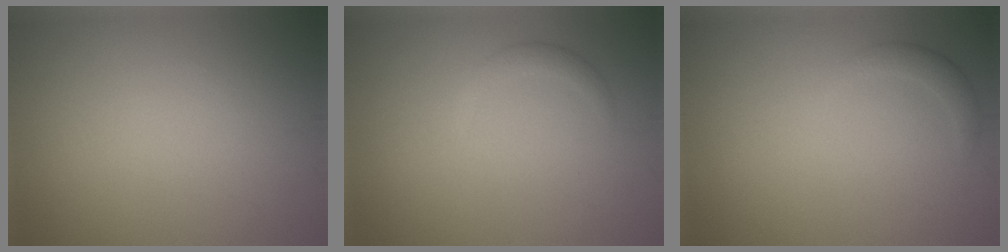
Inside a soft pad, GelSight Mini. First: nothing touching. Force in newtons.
{"total": 1.2, "press": 1.2, "slide": 0.0}
{"total": 1.5, "press": 1.5, "slide": 0.1}